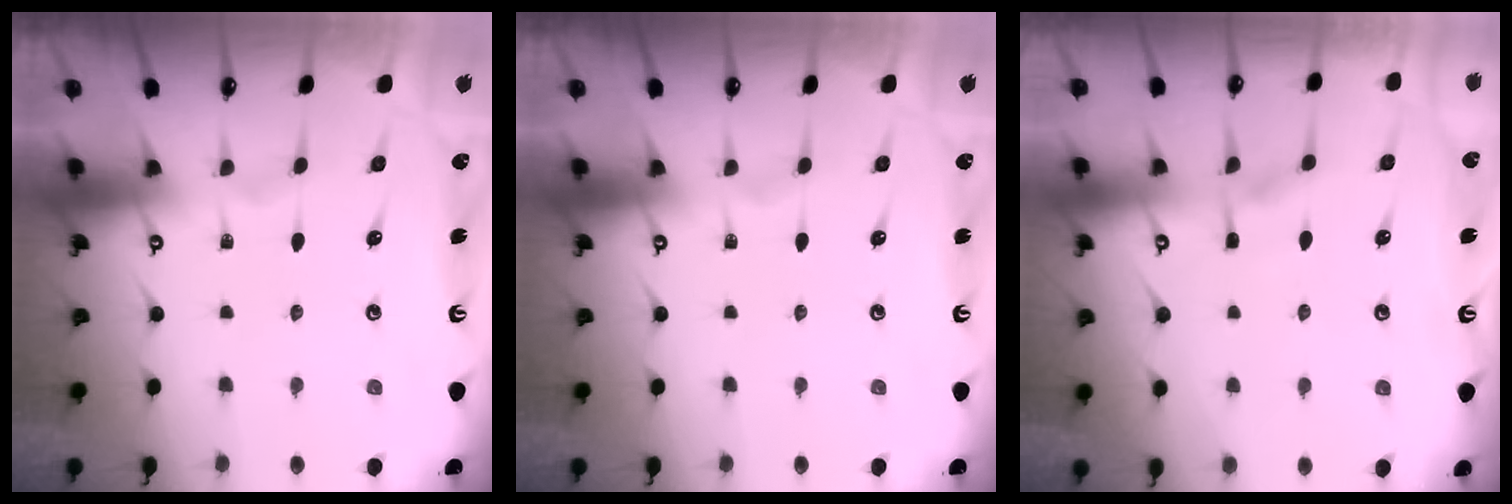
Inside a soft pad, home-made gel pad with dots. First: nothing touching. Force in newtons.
{"total": 0.0}
{"total": 2.6, "press": 2.5, "slide": 0.6}